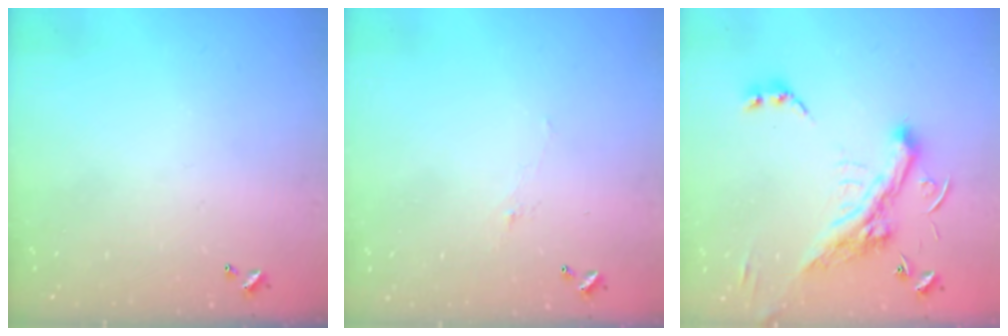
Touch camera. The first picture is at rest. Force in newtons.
{"total": 0.8, "press": 0.5, "slide": 0.6}
{"total": 7.4, "press": 7.2, "slide": 1.9}